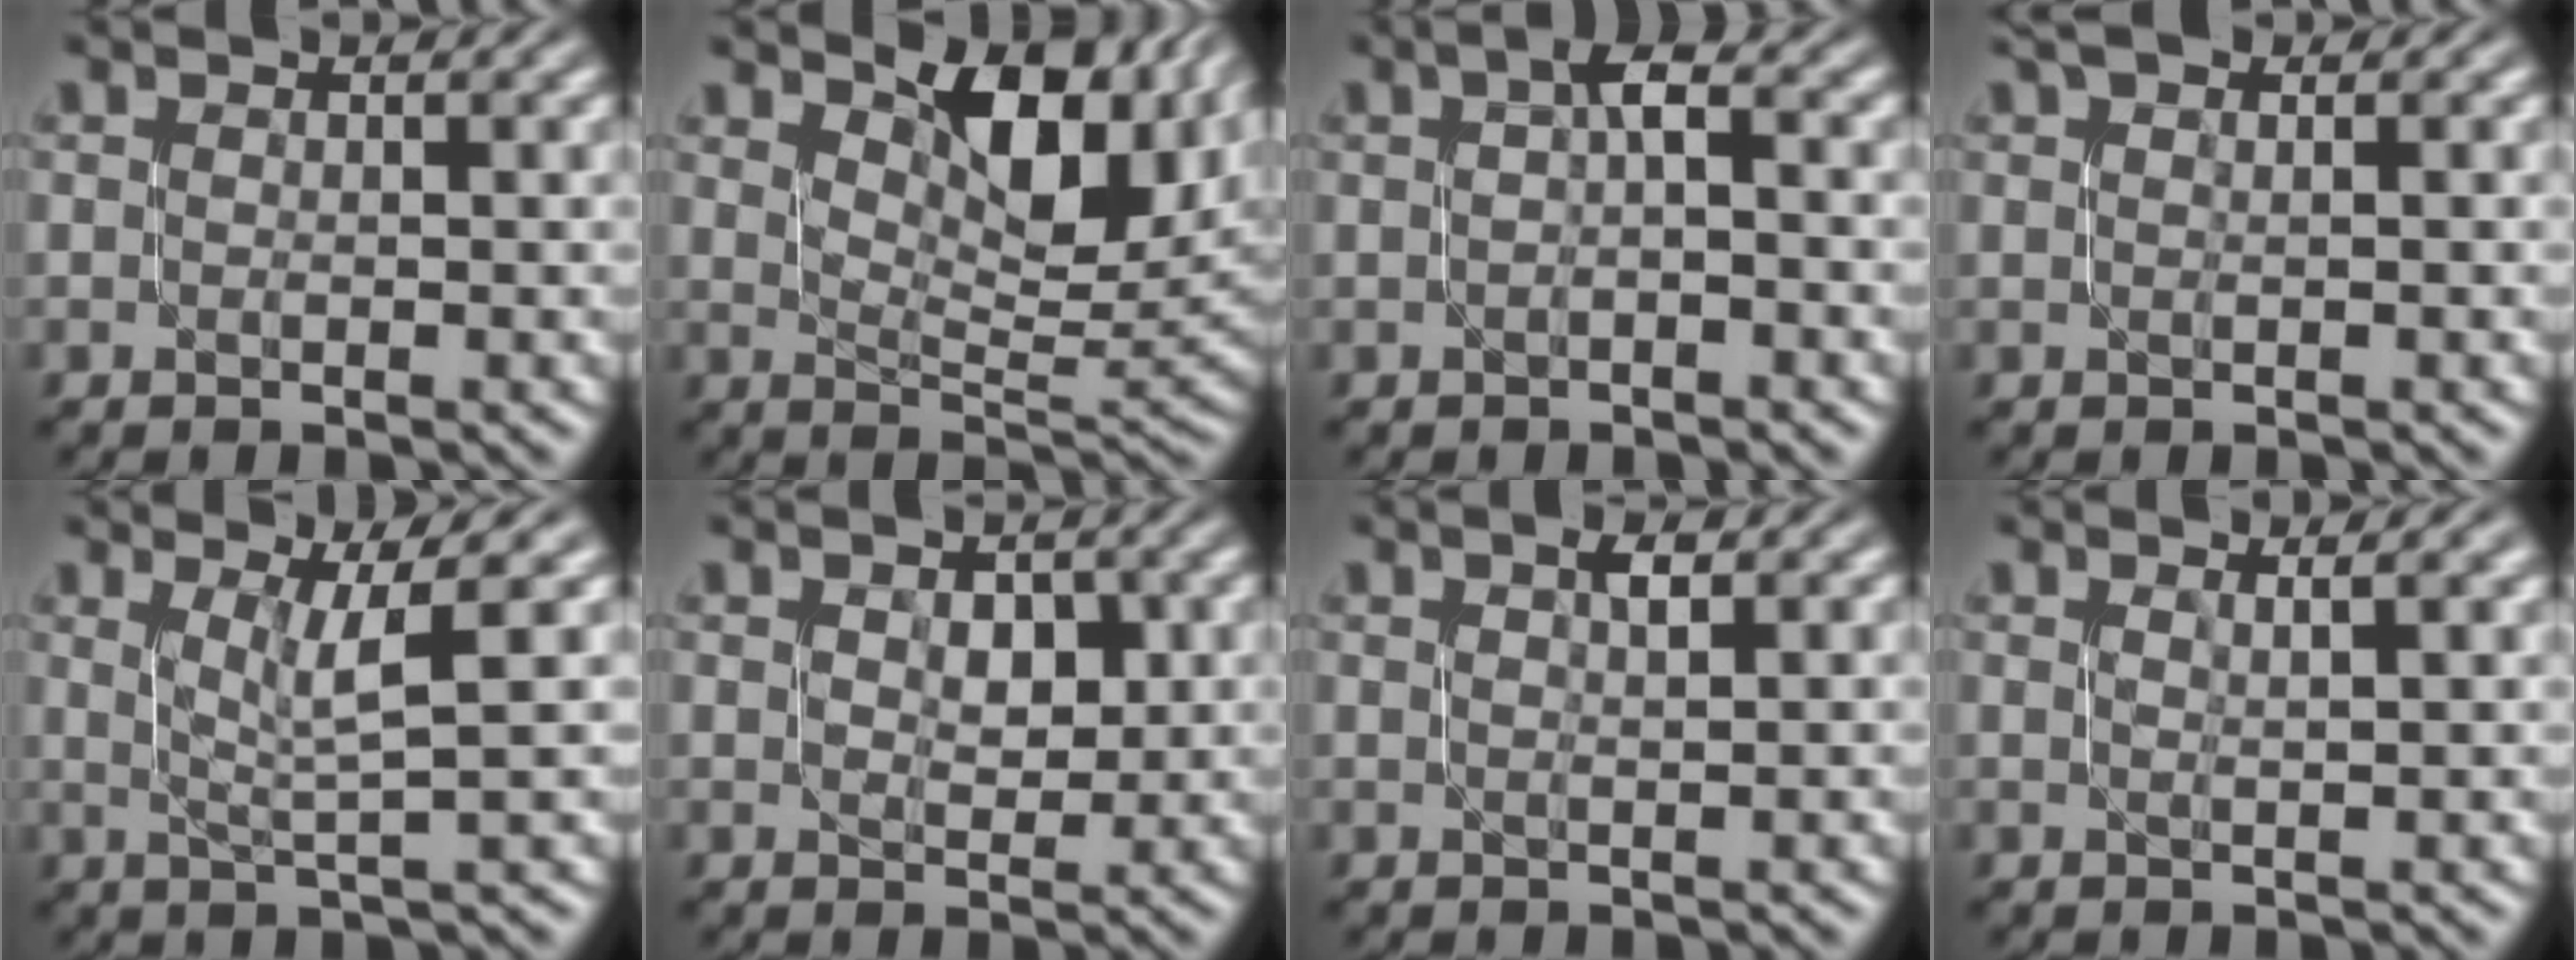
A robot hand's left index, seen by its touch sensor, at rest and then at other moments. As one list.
[{"total": 9.8, "force": [3.9, 4.4, 7.9], "torque": [-0.115, 0.000, 0.067]}, {"total": 1.9, "force": [0.1, 0.4, 1.9], "torque": [-0.031, 0.005, -0.001]}, {"total": 1.7, "force": [1.1, 0.5, 1.2], "torque": [-0.022, 0.002, 0.006]}, {"total": 3.5, "force": [1.2, 0.3, 3.2], "torque": [-0.057, 0.002, 0.026]}, {"total": 2.3, "force": [0.5, 1.6, 1.5], "torque": [-0.023, -0.001, 0.011]}, {"total": 1.3, "force": [0.5, 0.2, 1.2], "torque": [-0.016, 0.002, 0.007]}, {"total": 1.5, "force": [0.7, 0.5, 1.3], "torque": [-0.007, 0.005, 0.005]}]